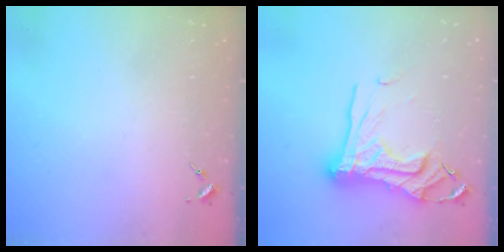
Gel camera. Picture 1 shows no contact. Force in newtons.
{"total": 20.6, "press": 20.5, "slide": 1.9}